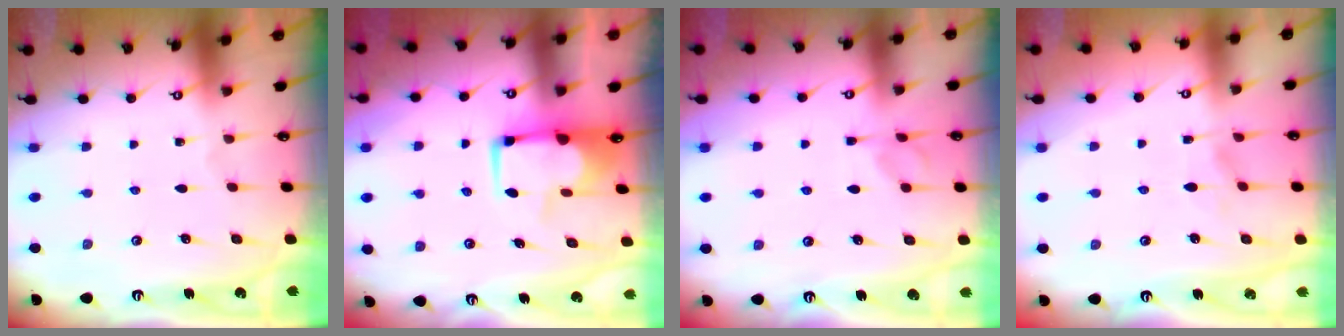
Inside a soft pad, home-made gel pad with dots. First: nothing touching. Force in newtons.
{"total": 1.7, "press": 1.4, "slide": 0.8}
{"total": 2.1, "press": 2.0, "slide": 0.8}
{"total": 2.6, "press": 2.3, "slide": 1.0}